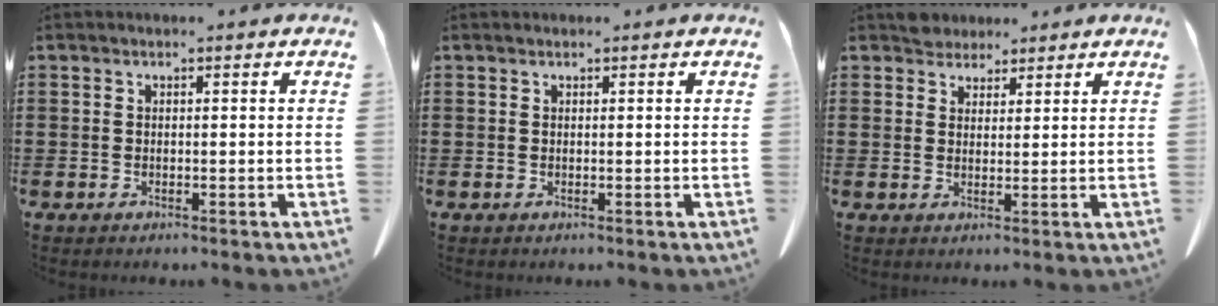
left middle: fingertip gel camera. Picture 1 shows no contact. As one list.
[{"total": 0.0}, {"total": 2.8, "force": [2.6, 1.1, 0.2], "torque": [-0.004, 0.001, 0.050]}]